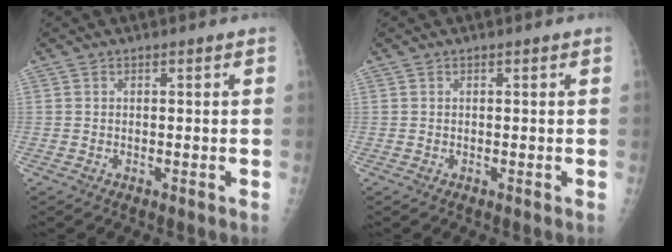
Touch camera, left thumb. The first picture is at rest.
{"total": 0.0}